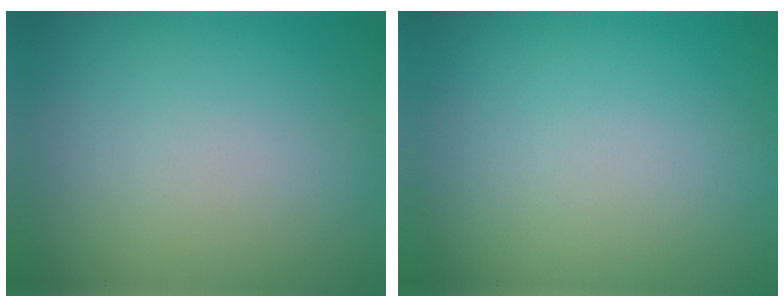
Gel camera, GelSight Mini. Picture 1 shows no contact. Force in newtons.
{"total": 0.0}